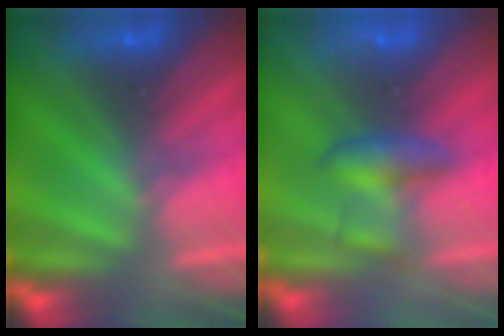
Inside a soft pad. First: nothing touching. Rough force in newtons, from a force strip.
{"total": 2.1}